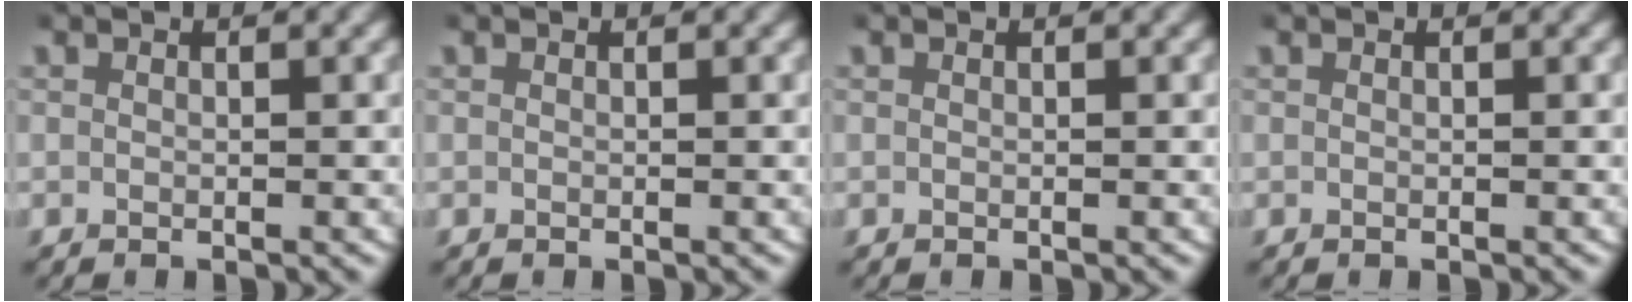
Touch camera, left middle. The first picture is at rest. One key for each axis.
{"total": 0.0}
{"total": 0.0}
{"total": 0.0}